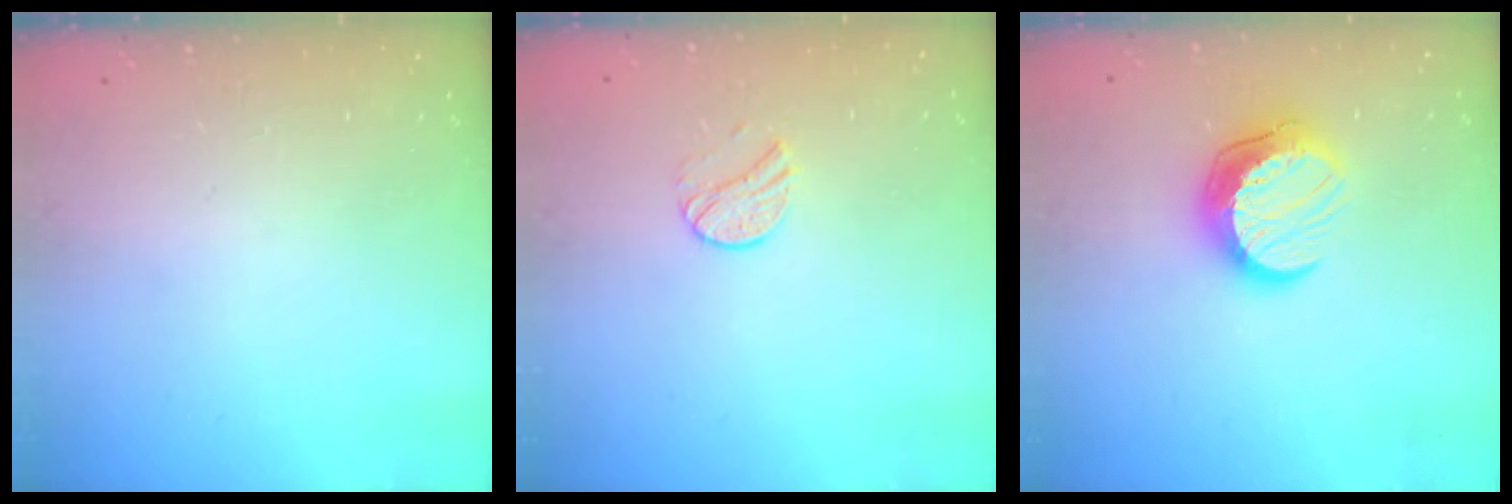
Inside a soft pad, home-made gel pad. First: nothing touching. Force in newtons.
{"total": 8.1, "press": 8.1, "slide": 0.6}
{"total": 11.8, "press": 11.8, "slide": 1.0}